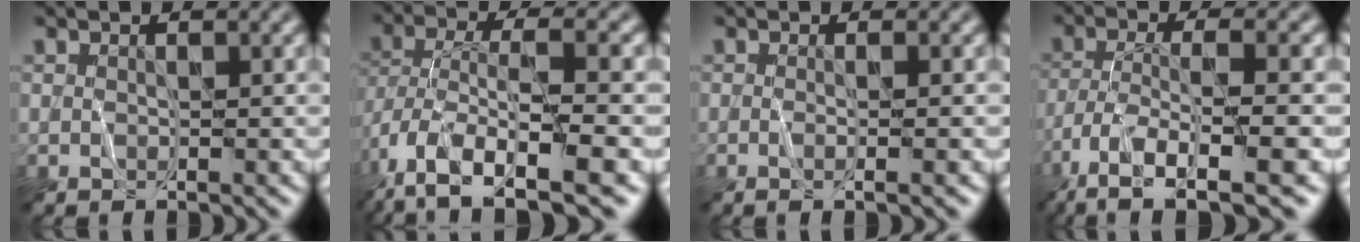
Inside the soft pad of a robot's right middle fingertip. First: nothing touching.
{"total": 10.5, "force": [-4.9, 4.4, 8.2], "torque": [-0.163, -0.006, -0.079]}
{"total": 2.5, "force": [0.1, 1.1, 2.2], "torque": [-0.012, 0.003, -0.020]}
{"total": 9.6, "force": [-5.6, 2.6, 7.4], "torque": [-0.133, -0.001, -0.096]}